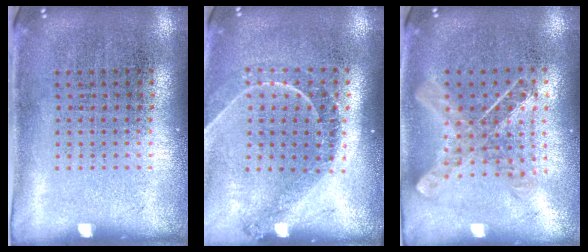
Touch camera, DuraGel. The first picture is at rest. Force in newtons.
{"total": 1.2, "press": 1.2, "slide": 0.2}
{"total": 1.0, "press": 1.0, "slide": 0.1}